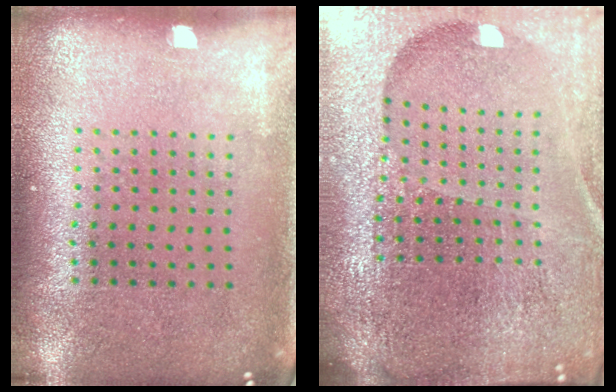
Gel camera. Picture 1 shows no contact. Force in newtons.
{"total": 6.3, "press": 5.5, "slide": 3.0}